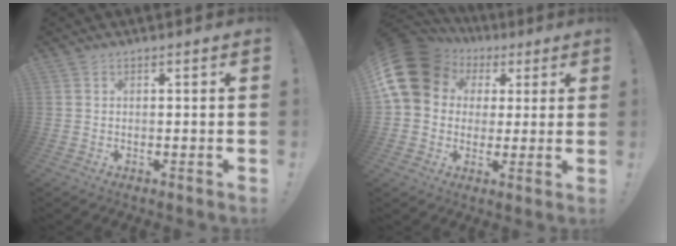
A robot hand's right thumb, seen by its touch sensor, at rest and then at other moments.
{"total": 16.5, "force": [5.3, 13.2, 8.3], "torque": [-0.147, -0.023, 0.107]}